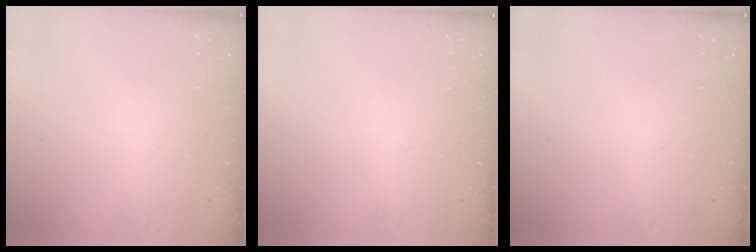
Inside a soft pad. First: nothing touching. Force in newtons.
{"total": 0.0}
{"total": 0.0}